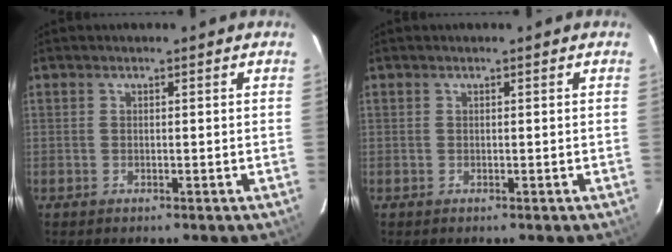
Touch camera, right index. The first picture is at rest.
{"total": 0.0}